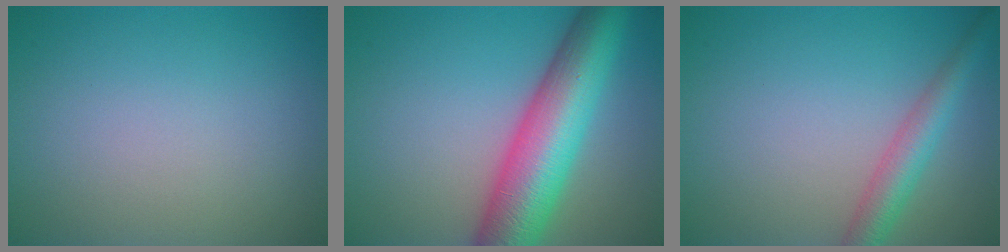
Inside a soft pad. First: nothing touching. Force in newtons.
{"total": 10.2, "press": 10.2, "slide": 0.4}
{"total": 3.4, "press": 3.4, "slide": 0.1}